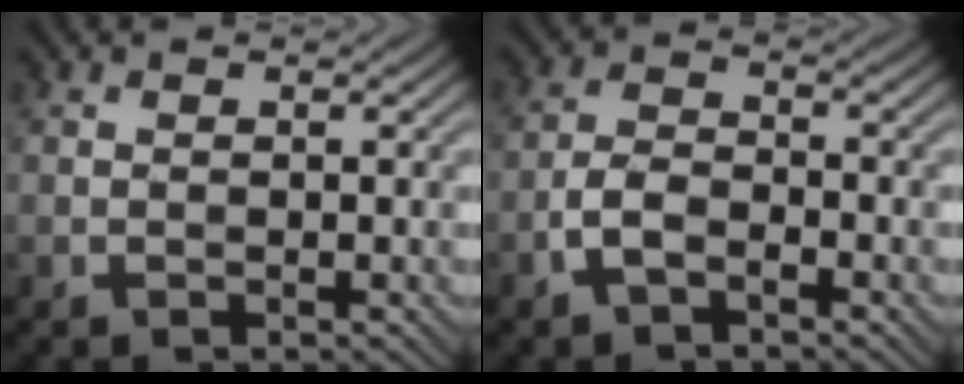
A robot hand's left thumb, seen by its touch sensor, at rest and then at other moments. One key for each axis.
{"total": 3.4, "fx": -2.0, "fy": 1.6, "fz": 2.3, "tx": -0.048, "ty": 0.005, "tz": -0.048}